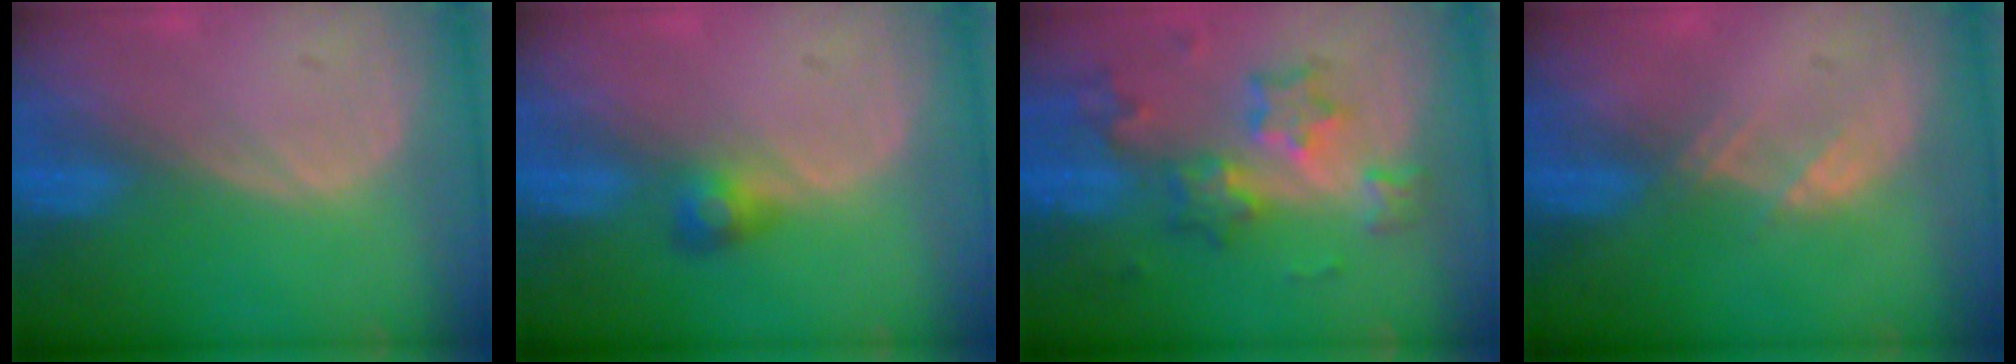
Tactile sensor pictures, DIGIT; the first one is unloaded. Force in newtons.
{"total": 2.5, "press": 2.4, "slide": 0.7}
{"total": 8.4, "press": 7.4, "slide": 4.0}
{"total": 1.9, "press": 1.9, "slide": 0.3}